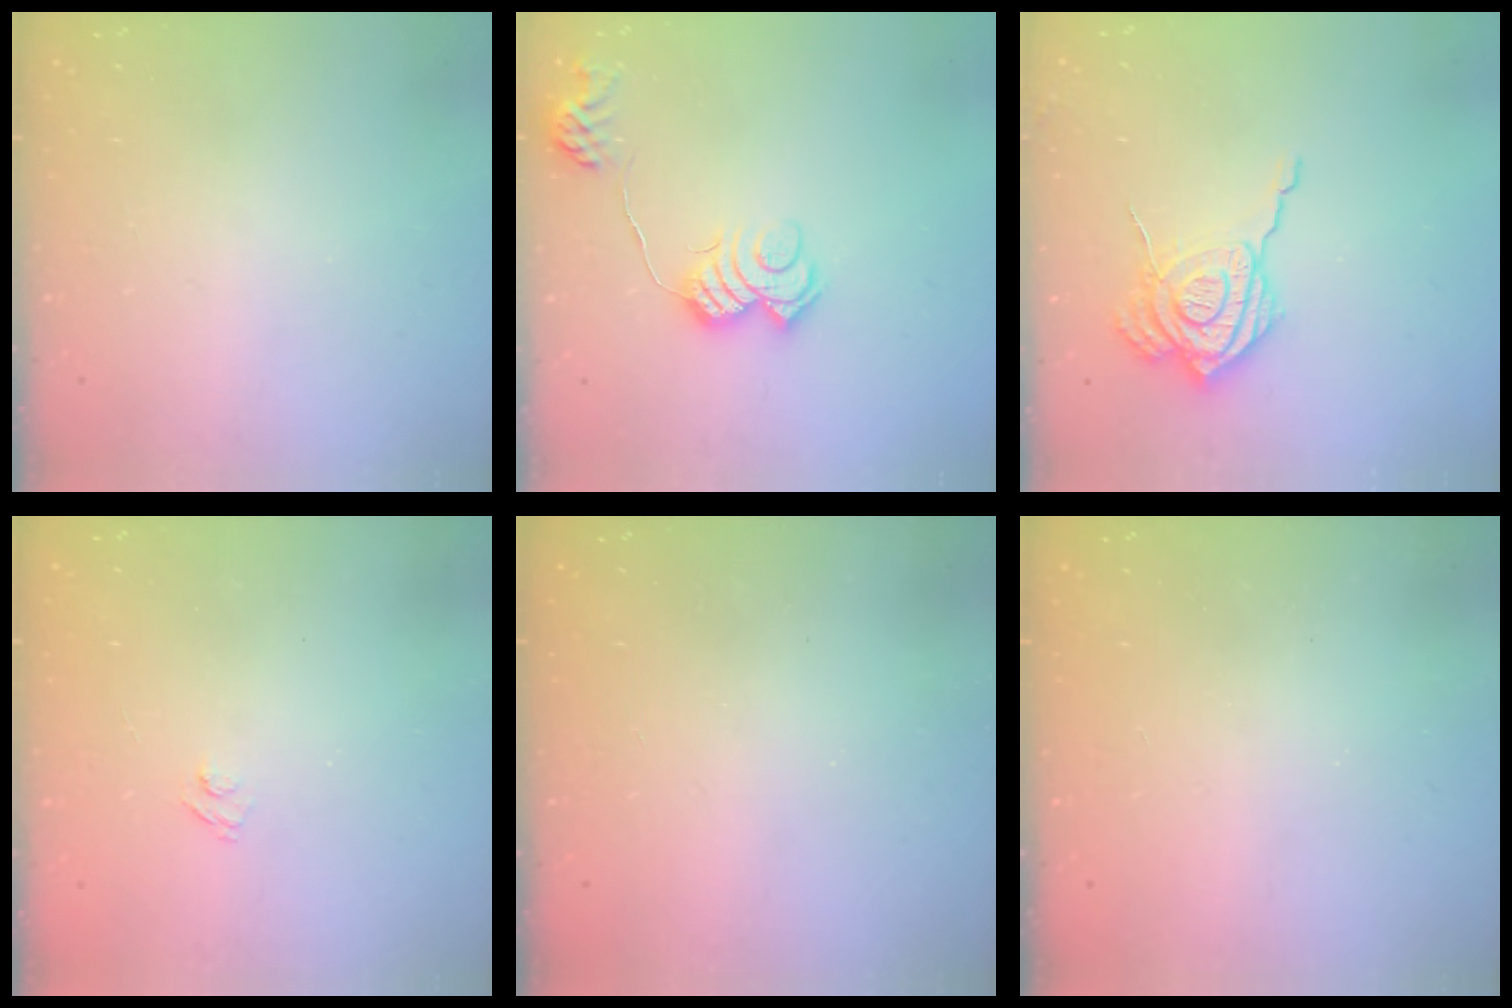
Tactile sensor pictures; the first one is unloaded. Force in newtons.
{"total": 13.0, "press": 13.0, "slide": 0.4}
{"total": 15.0, "press": 14.8, "slide": 1.8}
{"total": 2.7, "press": 2.5, "slide": 0.9}
{"total": 2.4, "press": 2.3, "slide": 0.8}
{"total": 2.3, "press": 2.1, "slide": 0.8}